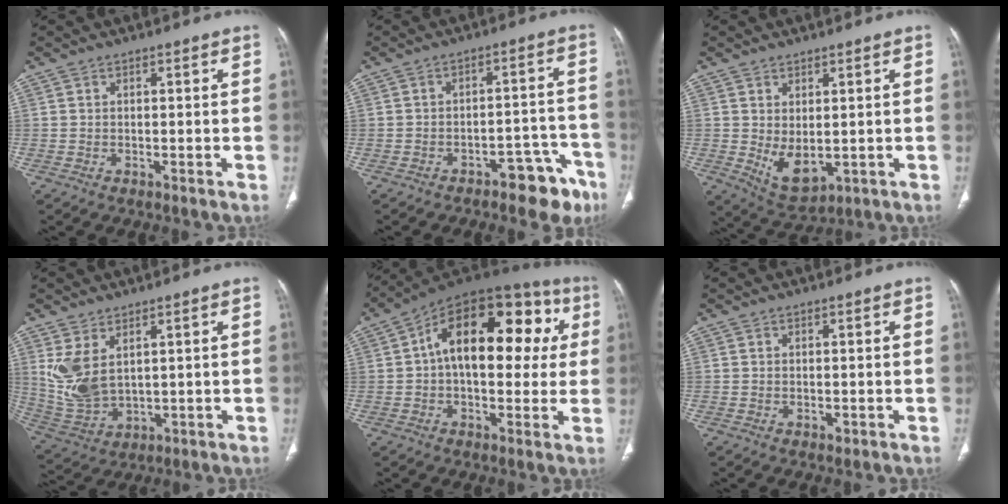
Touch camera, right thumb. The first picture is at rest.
{"total": 9.5, "force": [-6.5, 4.5, 5.3], "torque": [-0.034, 0.061, -0.083]}
{"total": 6.8, "force": [-0.2, 3.8, 5.6], "torque": [-0.084, -0.013, 0.020]}
{"total": 9.3, "force": [3.2, 5.2, 7.1], "torque": [-0.151, -0.017, 0.084]}
{"total": 23.6, "force": [4.3, 12.8, 19.4], "torque": [-0.256, 0.044, 0.051]}
{"total": 1.0, "force": [-0.2, 0.6, 0.8], "torque": [-0.014, -0.003, 0.000]}